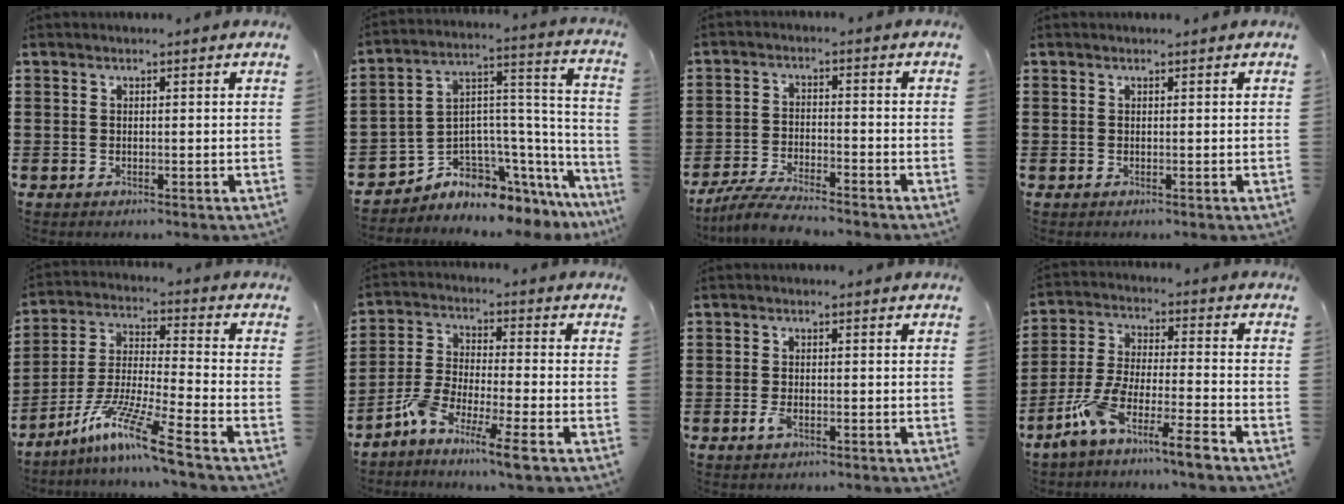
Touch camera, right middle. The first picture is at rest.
{"total": 4.5, "force": [-3.9, 2.2, 0.2], "torque": [-0.013, -0.019, -0.075]}
{"total": 5.3, "force": [-4.9, 0.3, 2.0], "torque": [-0.047, -0.008, -0.096]}
{"total": 0.0}
{"total": 11.0, "force": [-8.1, 0.2, 7.5], "torque": [-0.154, -0.006, -0.161]}
{"total": 7.3, "force": [-5.7, 0.4, 4.5], "torque": [-0.106, -0.010, -0.115]}
{"total": 2.0, "force": [-0.8, 0.8, 1.6], "torque": [-0.053, -0.008, -0.023]}
{"total": 8.8, "force": [-7.3, -0.1, 4.8], "torque": [-0.111, -0.008, -0.150]}